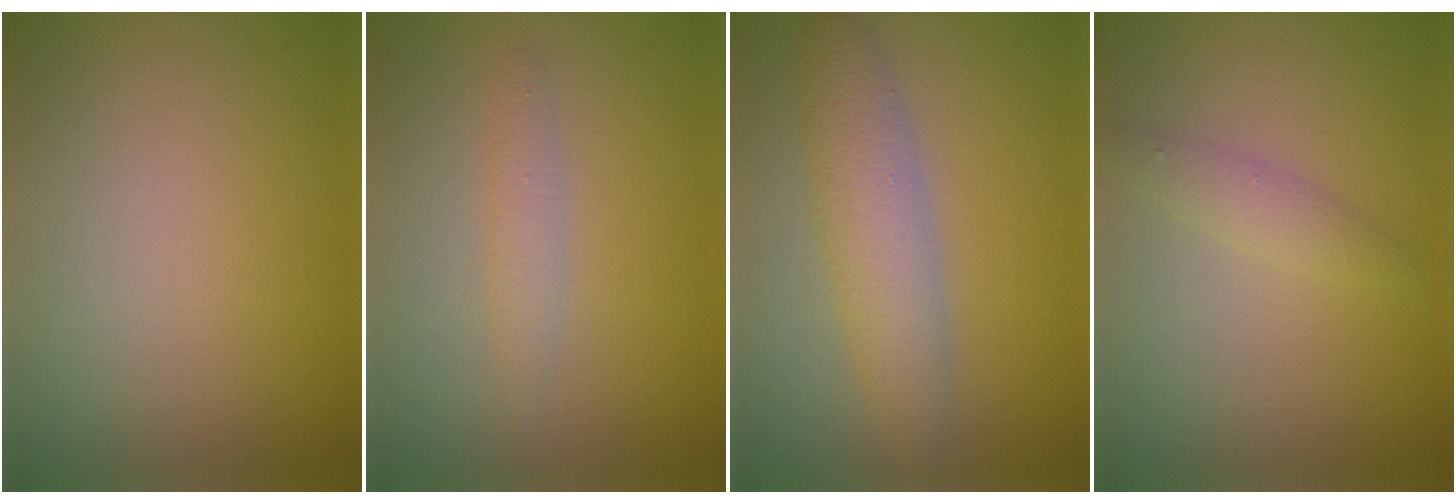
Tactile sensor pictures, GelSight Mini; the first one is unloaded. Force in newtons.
{"total": 1.5, "press": 1.5, "slide": 0.0}
{"total": 4.4, "press": 4.4, "slide": 0.1}
{"total": 1.6, "press": 1.6, "slide": 0.1}